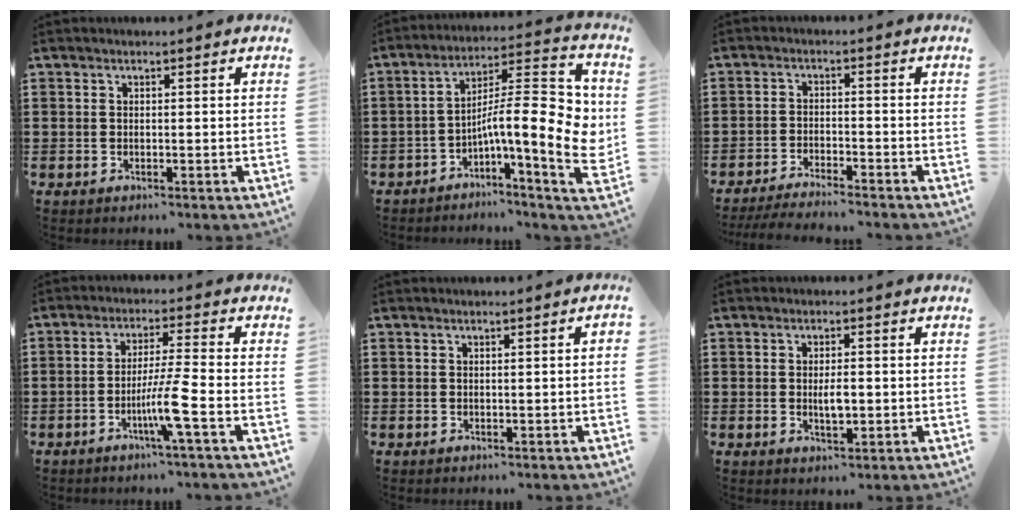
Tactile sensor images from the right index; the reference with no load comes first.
{"total": 14.3, "force": [-0.2, 3.4, 13.9], "torque": [-0.212, -0.021, -0.007]}
{"total": 3.5, "force": [-3.4, -0.2, 0.6], "torque": [-0.012, -0.003, -0.070]}
{"total": 6.8, "force": [-2.8, -0.7, 6.1], "torque": [-0.115, -0.013, -0.054]}
{"total": 0.6, "force": [-0.1, -0.1, 0.6], "torque": [-0.009, -0.005, -0.001]}
{"total": 3.0, "force": [-0.1, 1.0, 2.8], "torque": [-0.052, 0.000, -0.002]}